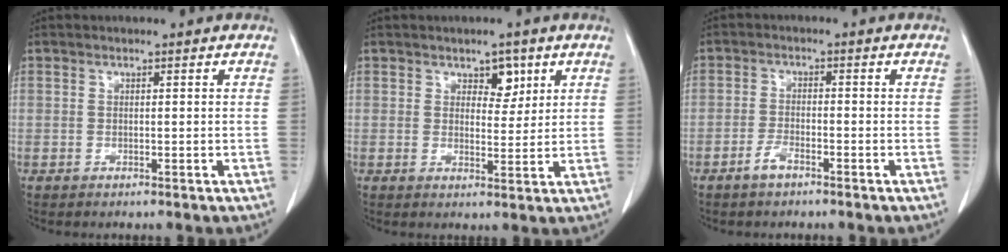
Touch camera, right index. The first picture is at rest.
{"total": 3.8, "force": [2.1, 2.1, 2.3], "torque": [-0.026, 0.000, 0.032]}
{"total": 2.5, "force": [-1.8, 0.7, 1.6], "torque": [-0.033, 0.002, -0.037]}